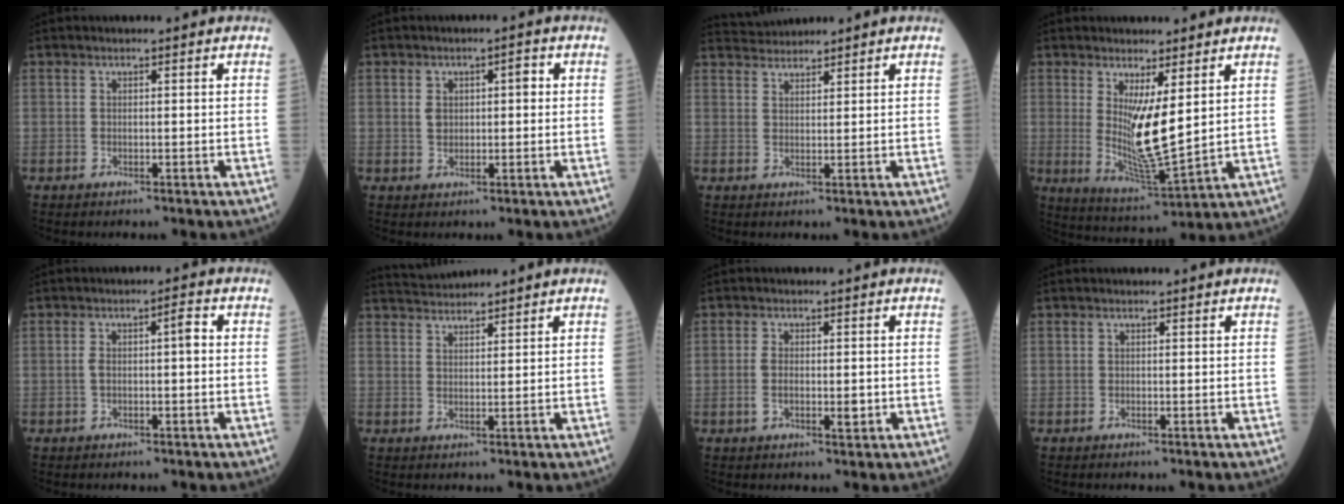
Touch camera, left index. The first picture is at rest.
{"total": 3.6, "force": [0.6, 2.2, 2.8], "torque": [-0.049, 0.019, 0.013]}
{"total": 3.2, "force": [3.1, -0.1, -0.3], "torque": [-0.009, 0.019, 0.066]}
{"total": 8.5, "force": [2.0, 0.9, 8.2], "torque": [-0.161, -0.033, 0.044]}
{"total": 3.4, "force": [-0.1, 0.8, 3.3], "torque": [-0.064, 0.014, -0.002]}
{"total": 3.5, "force": [3.4, -0.4, 0.0], "torque": [-0.011, 0.017, 0.071]}
{"total": 3.9, "force": [-0.7, 1.7, 3.4], "torque": [-0.069, -0.004, -0.012]}
{"total": 0.0}